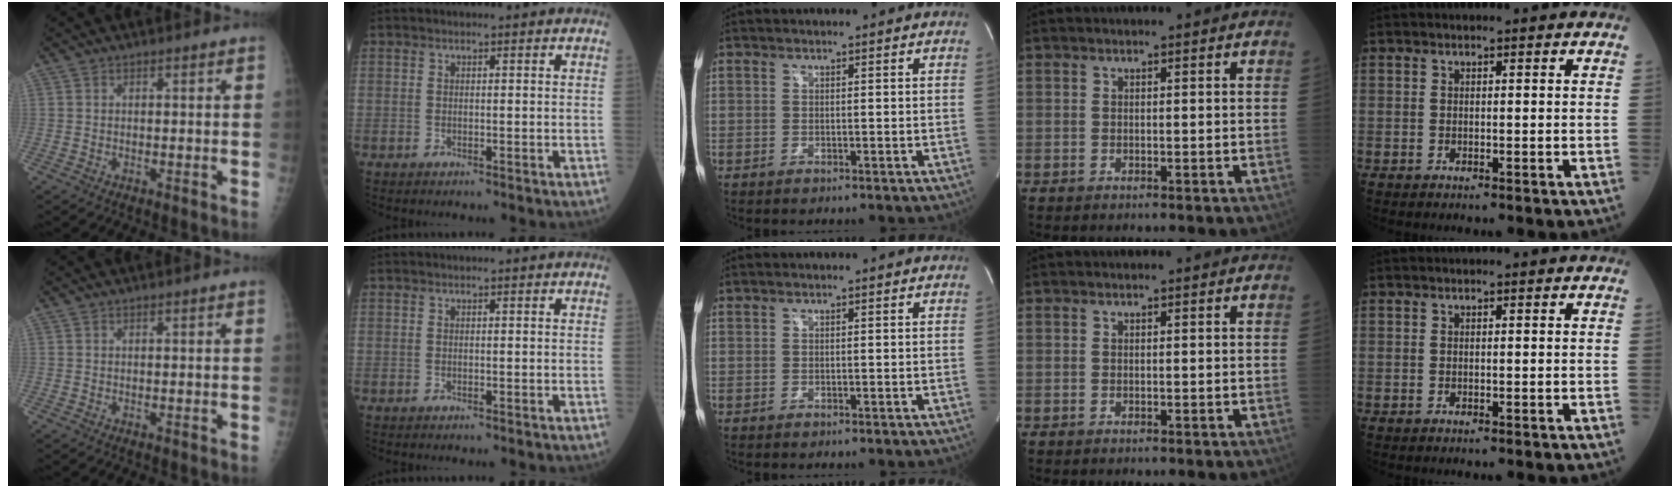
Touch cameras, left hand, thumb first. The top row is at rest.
{}